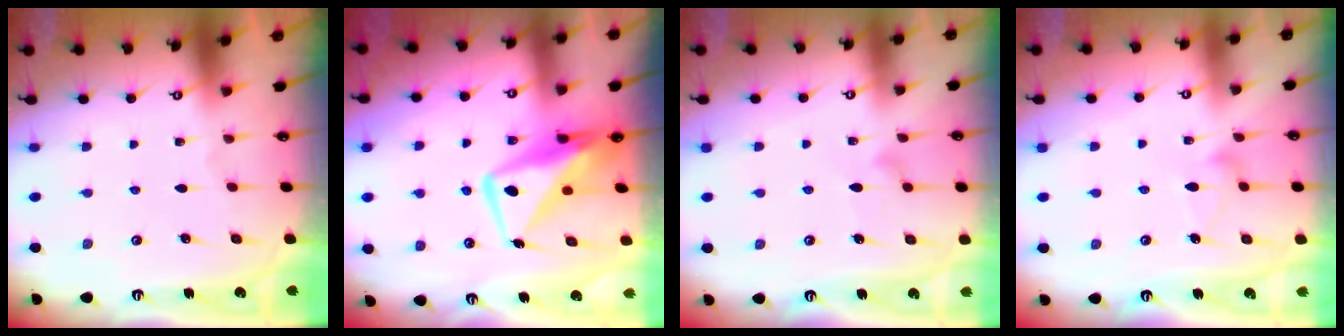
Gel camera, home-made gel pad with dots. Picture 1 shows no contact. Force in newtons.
{"total": 12.2, "press": 12.1, "slide": 1.4}
{"total": 10.4, "press": 10.3, "slide": 0.5}
{"total": 9.8, "press": 9.8, "slide": 0.5}